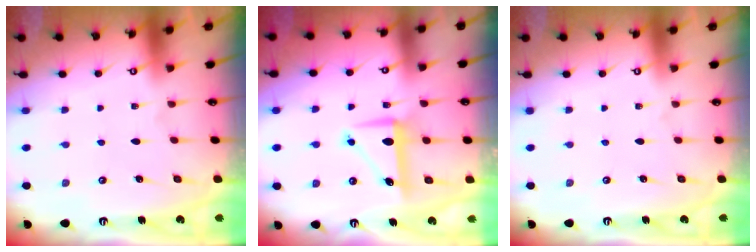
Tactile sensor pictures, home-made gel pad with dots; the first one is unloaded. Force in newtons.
{"total": 8.4, "press": 8.4, "slide": 0.2}
{"total": 0.0}